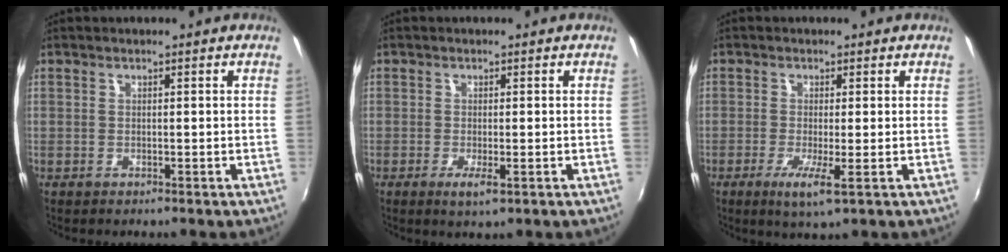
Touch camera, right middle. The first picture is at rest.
{"total": 2.6, "force": [-0.9, 0.4, 2.4], "torque": [-0.048, -0.008, -0.014]}
{"total": 4.2, "force": [-1.3, -0.1, 4.0], "torque": [-0.085, -0.013, -0.026]}